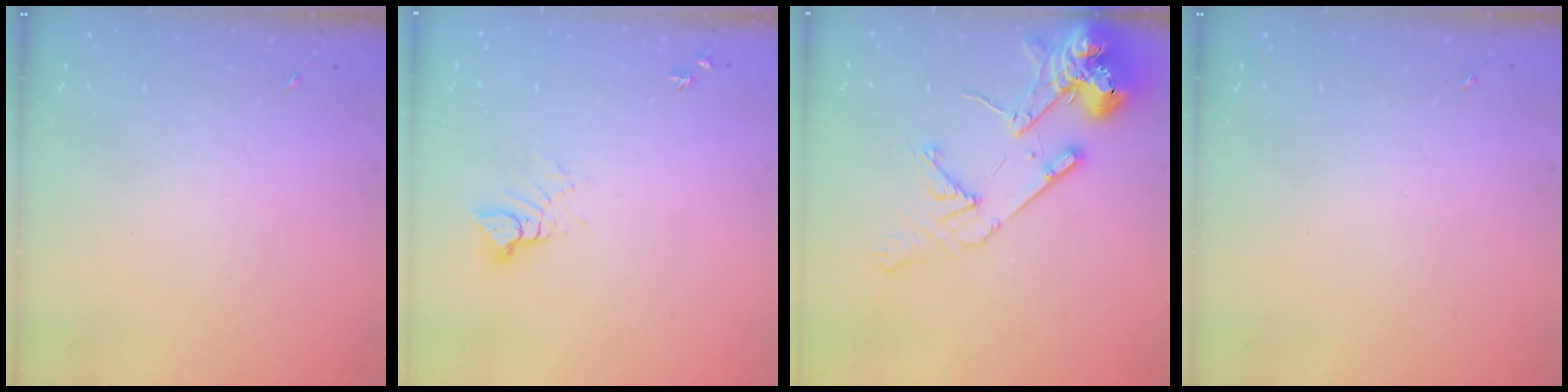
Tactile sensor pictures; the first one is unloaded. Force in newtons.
{"total": 4.4, "press": 4.4, "slide": 0.1}
{"total": 15.7, "press": 15.5, "slide": 2.3}
{"total": 0.0}